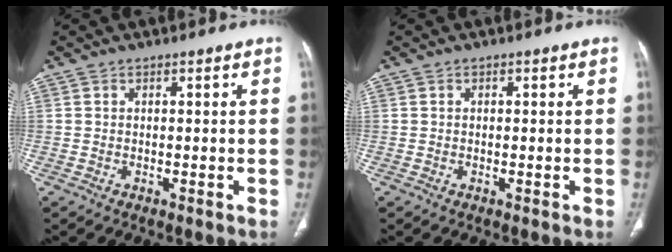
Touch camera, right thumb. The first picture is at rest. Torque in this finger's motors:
{"motor_torque": [-0.09, -0.25, -0.44, 0.24, 0.03]}